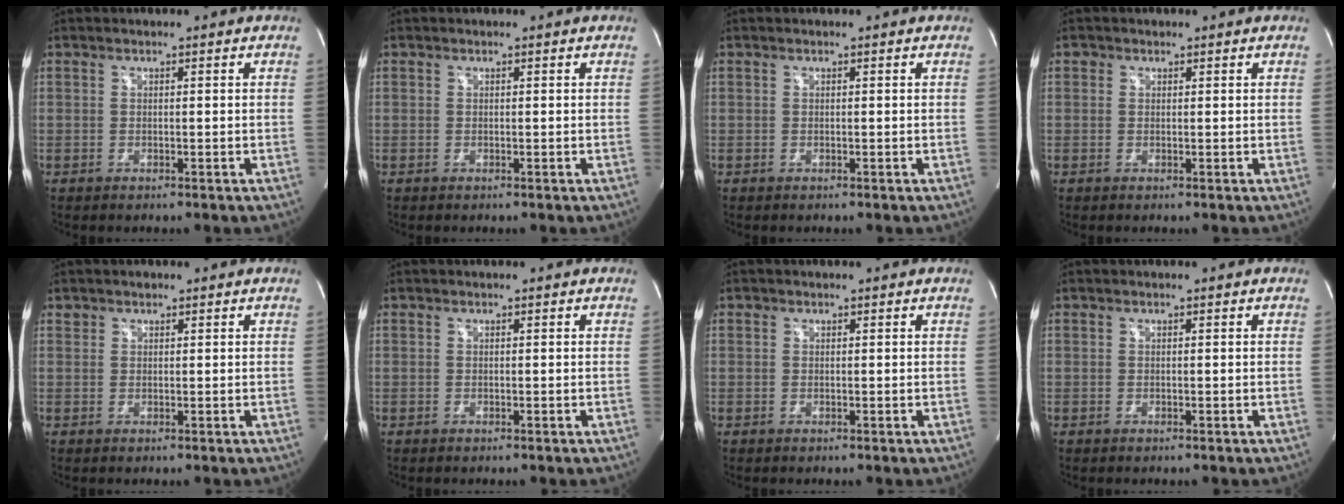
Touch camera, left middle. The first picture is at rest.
{"total": 0.0}
{"total": 0.0}
{"total": 0.7, "force": [0.3, 0.6, 0.0], "torque": [0.006, 0.001, 0.002]}
{"total": 0.9, "force": [0.7, 0.6, 0.0], "torque": [0.003, 0.005, 0.009]}
{"total": 0.0}
{"total": 0.0}
{"total": 0.0}